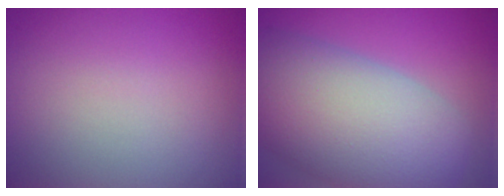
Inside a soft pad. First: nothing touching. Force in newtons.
{"total": 12.7, "press": 12.6, "slide": 0.8}